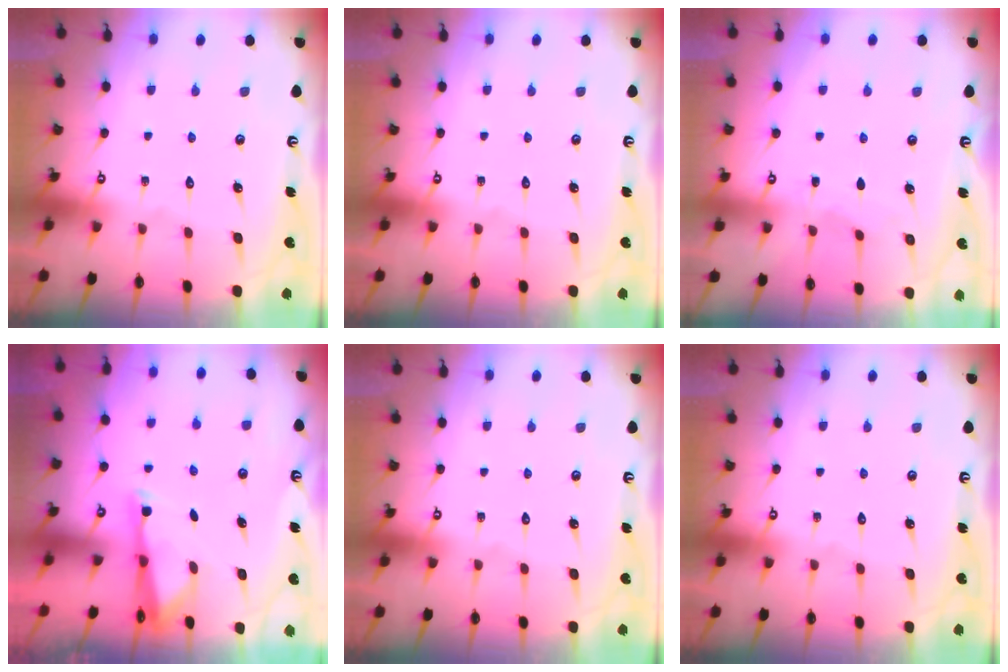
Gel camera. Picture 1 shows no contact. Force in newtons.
{"total": 0.0}
{"total": 3.1, "press": 3.1, "slide": 0.5}
{"total": 3.0, "press": 2.9, "slide": 0.5}
{"total": 0.0}
{"total": 0.0}